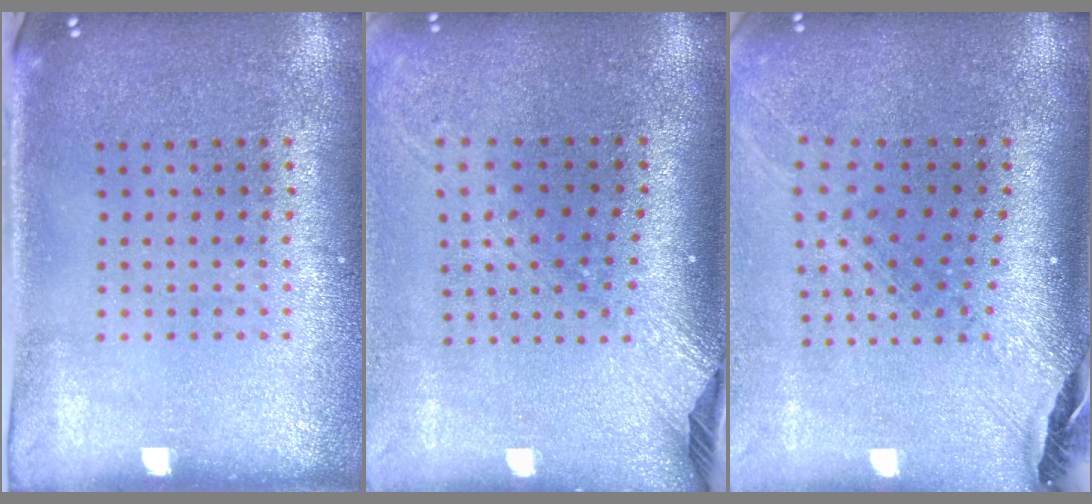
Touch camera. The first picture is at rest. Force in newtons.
{"total": 2.4, "press": 1.8, "slide": 1.7}
{"total": 1.8, "press": 1.5, "slide": 0.9}